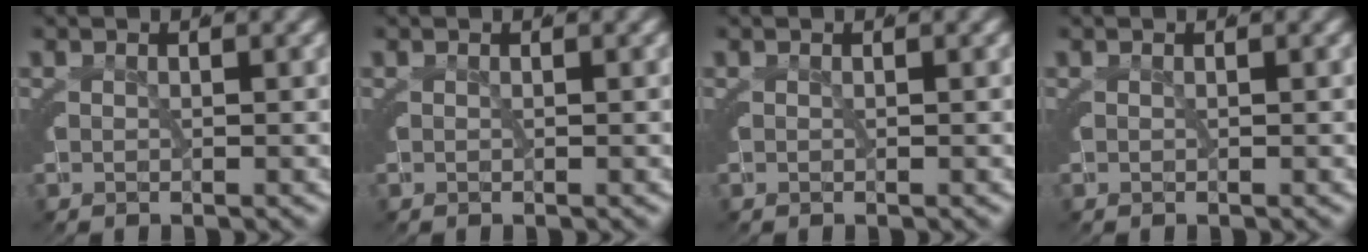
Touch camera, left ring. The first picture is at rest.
{"total": 0.0}
{"total": 0.0}
{"total": 0.0}